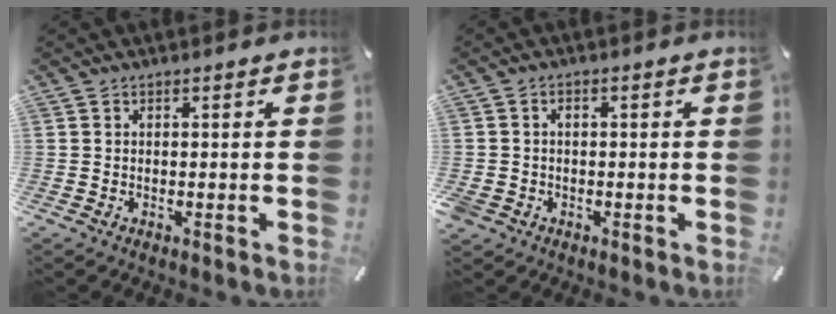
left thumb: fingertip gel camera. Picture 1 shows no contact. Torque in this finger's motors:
{"motor_torque": [0.62, 1.01, 0.18, 0.19, 0.15]}